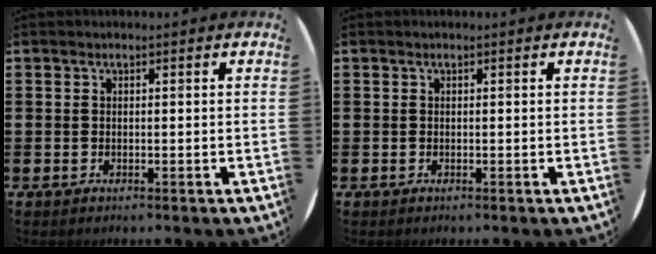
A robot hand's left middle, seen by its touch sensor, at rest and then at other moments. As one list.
[{"total": 0.0}]